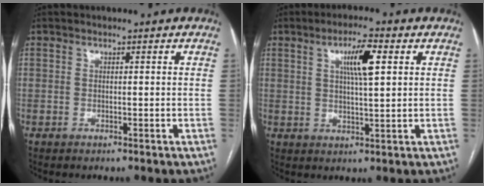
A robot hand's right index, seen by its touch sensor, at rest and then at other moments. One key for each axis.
{"total": 6.4, "fx": 2.2, "fy": 0.8, "fz": 5.9, "tx": -0.106, "ty": 0.006, "tz": 0.038}